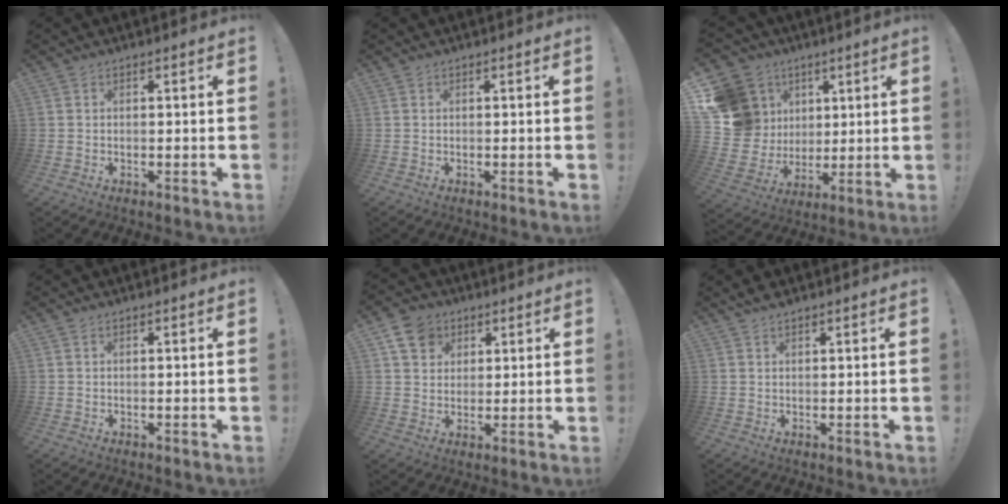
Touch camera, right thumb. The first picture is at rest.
{"total": 0.0}
{"total": 18.0, "force": [5.7, 15.8, 6.5], "torque": [-0.122, -0.025, 0.144]}
{"total": 0.0}
{"total": 9.0, "force": [4.4, 7.2, 3.0], "torque": [-0.043, -0.017, 0.088]}
{"total": 2.0, "force": [1.8, 0.3, 0.8], "torque": [-0.008, -0.009, 0.031]}